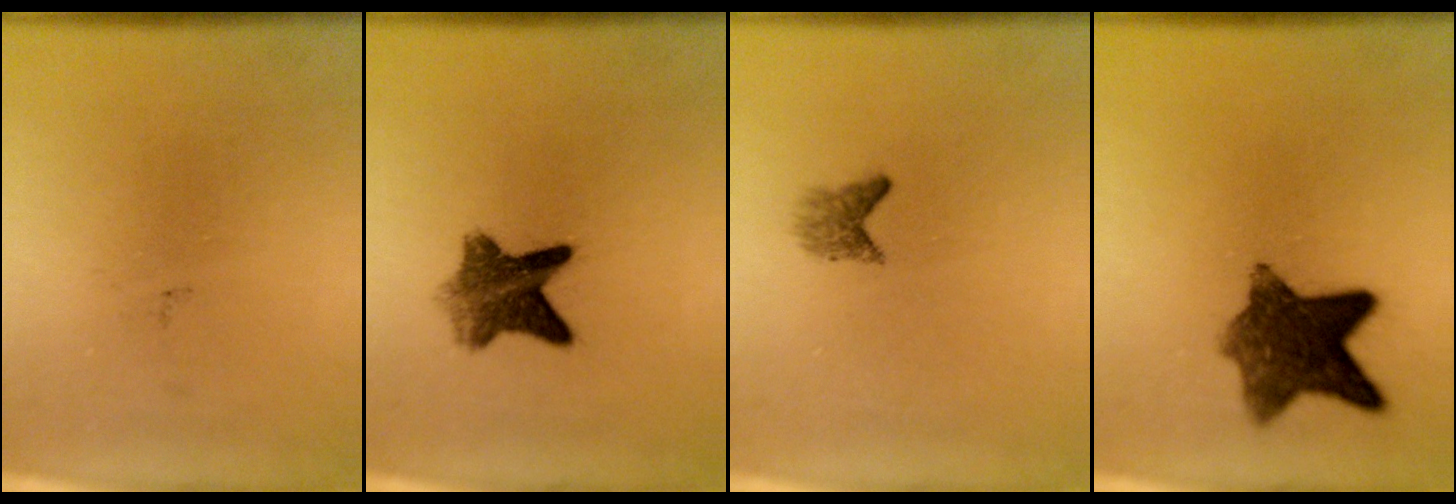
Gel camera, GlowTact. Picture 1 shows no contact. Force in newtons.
{"total": 6.8}
{"total": 1.8}
{"total": 9.5}